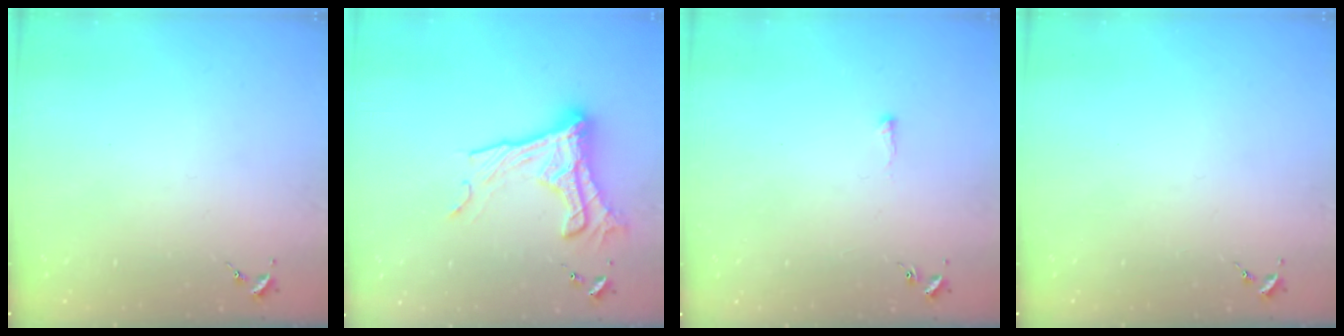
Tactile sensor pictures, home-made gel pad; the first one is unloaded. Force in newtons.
{"total": 20.0, "press": 20.0, "slide": 1.1}
{"total": 1.9, "press": 1.8, "slide": 0.3}
{"total": 0.0}